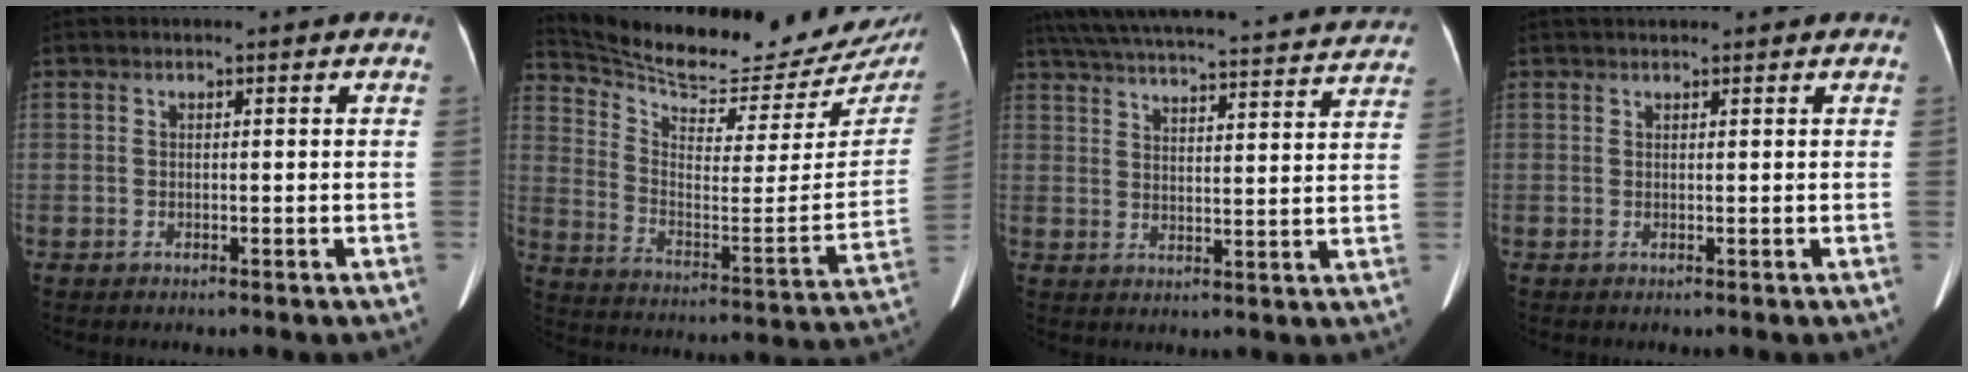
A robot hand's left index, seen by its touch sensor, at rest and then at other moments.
{"total": 25.0, "force": [23.3, 4.4, 8.1], "torque": [-0.143, -0.082, 0.322]}
{"total": 30.4, "force": [28.0, 3.8, 11.2], "torque": [-0.203, -0.018, 0.354]}
{"total": 1.9, "force": [1.8, 0.4, 0.6], "torque": [-0.009, 0.029, 0.029]}